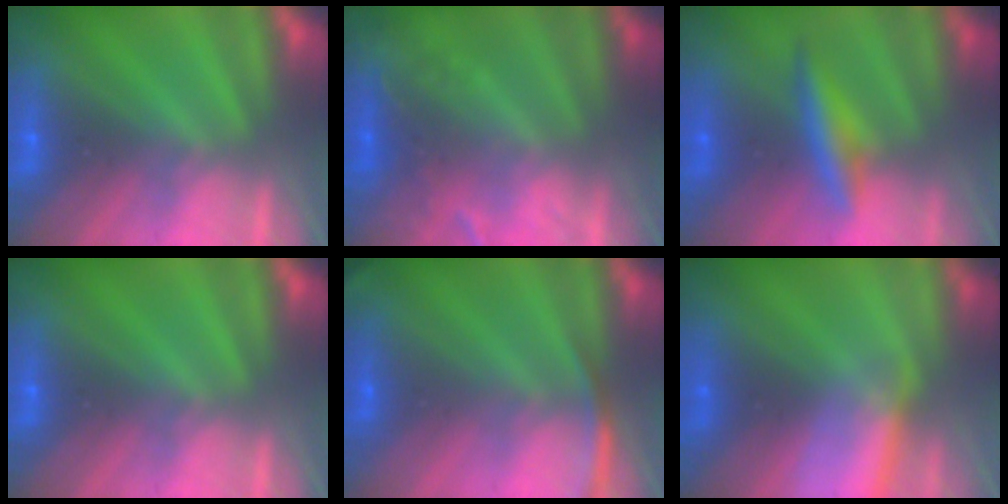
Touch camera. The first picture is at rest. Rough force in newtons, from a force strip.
{"total": 2.1}
{"total": 2.1}
{"total": 0.0}
{"total": 2.8}
{"total": 3.3}